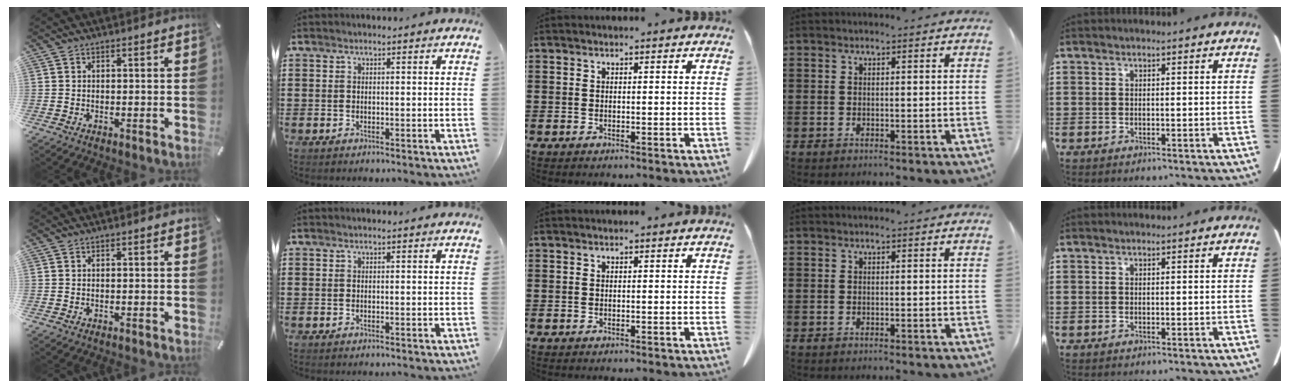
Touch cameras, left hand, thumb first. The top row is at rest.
{}